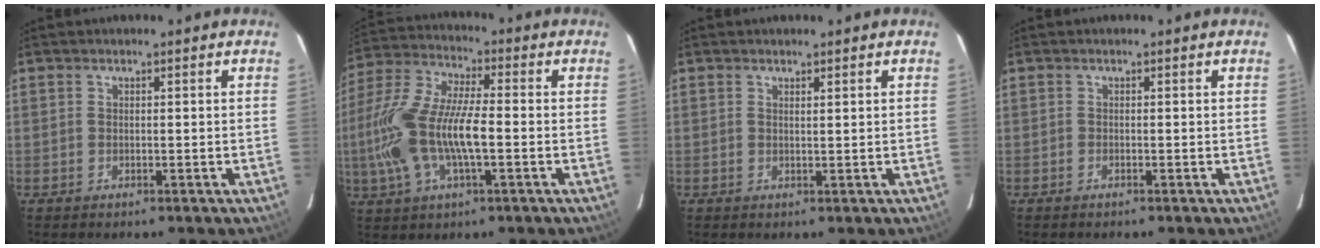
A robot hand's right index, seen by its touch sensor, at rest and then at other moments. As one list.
[{"total": 16.7, "force": [-2.7, 5.5, 15.5], "torque": [-0.327, 0.001, -0.055]}, {"total": 0.9, "force": [0.8, 0.0, 0.6], "torque": [-0.010, -0.002, 0.013]}, {"total": 0.0}]